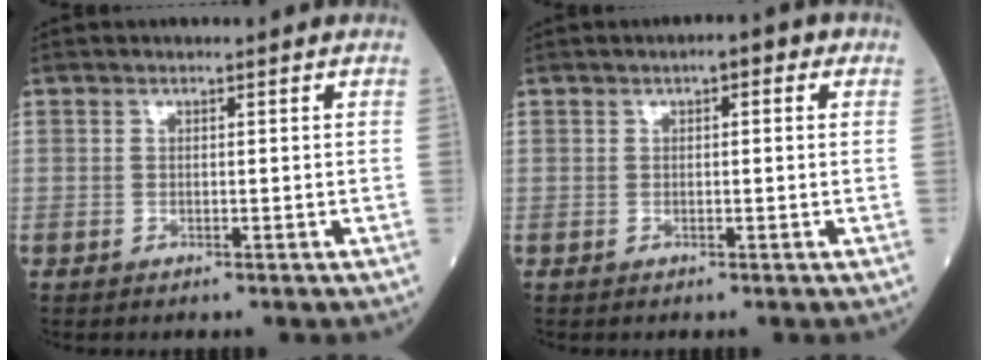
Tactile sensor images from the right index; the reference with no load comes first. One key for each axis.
{"total": 2.5, "fx": 1.1, "fy": 1.1, "fz": 2.0, "tx": -0.025, "ty": 0.017, "tz": 0.011}